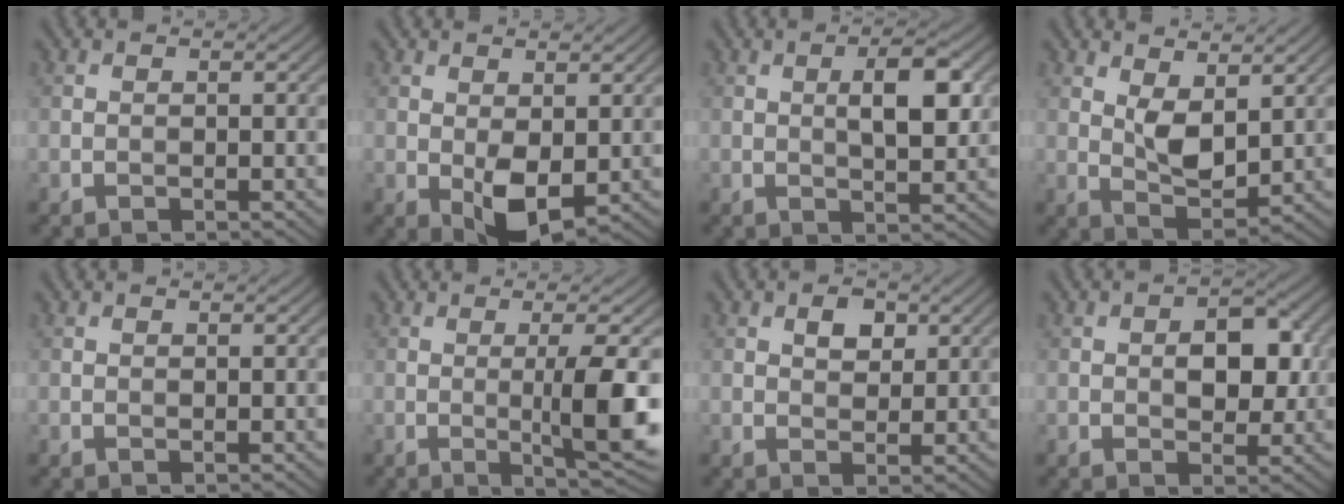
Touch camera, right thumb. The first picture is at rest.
{"total": 4.9, "force": [-0.3, 2.7, 4.1], "torque": [-0.080, -0.005, -0.001]}
{"total": 5.3, "force": [1.1, 1.8, 4.9], "torque": [-0.079, 0.003, 0.019]}
{"total": 4.9, "force": [2.1, 2.4, 3.7], "torque": [-0.074, -0.008, 0.041]}
{"total": 0.0}
{"total": 7.4, "force": [-0.4, 0.9, 7.4], "torque": [-0.126, 0.001, -0.001]}
{"total": 2.9, "force": [1.2, 1.9, 1.8], "torque": [-0.029, -0.001, 0.021]}
{"total": 5.4, "force": [0.4, 3.3, 4.3], "torque": [-0.058, -0.002, 0.004]}